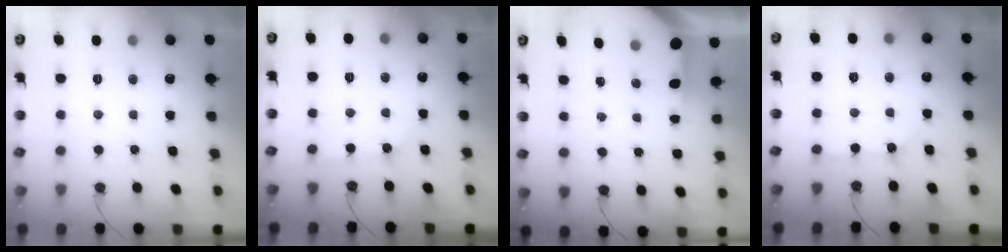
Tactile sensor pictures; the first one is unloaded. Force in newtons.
{"total": 2.9, "press": 2.8, "slide": 0.6}
{"total": 3.5, "press": 3.4, "slide": 0.4}
{"total": 2.7, "press": 2.7, "slide": 0.4}